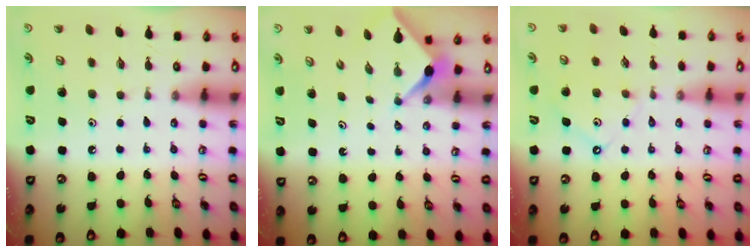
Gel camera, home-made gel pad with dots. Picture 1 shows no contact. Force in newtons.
{"total": 2.5, "press": 2.5, "slide": 0.1}
{"total": 7.2, "press": 7.2, "slide": 0.9}